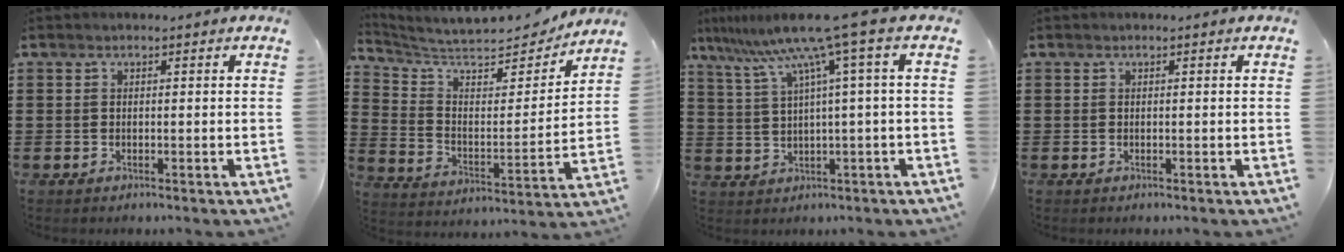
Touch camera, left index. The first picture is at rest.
{"total": 8.0, "force": [7.1, 1.8, 3.2], "torque": [-0.095, -0.048, 0.120]}
{"total": 9.2, "force": [4.7, -1.1, 7.8], "torque": [-0.177, -0.030, 0.070]}
{"total": 0.0}